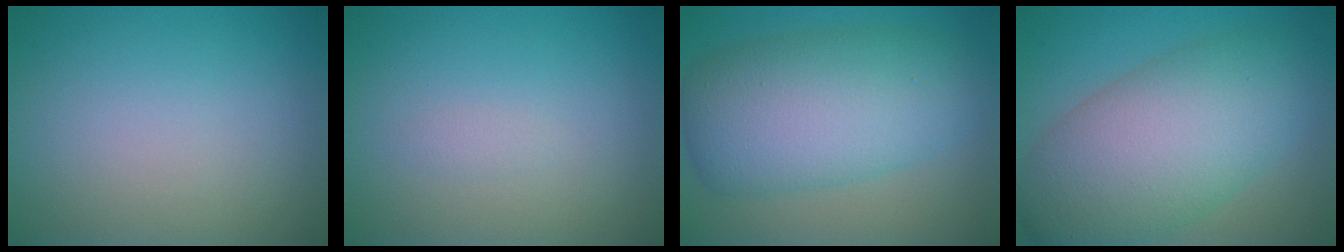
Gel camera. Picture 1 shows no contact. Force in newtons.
{"total": 0.6, "press": 0.6, "slide": 0.1}
{"total": 9.7, "press": 9.7, "slide": 0.2}
{"total": 10.4, "press": 10.4, "slide": 0.2}